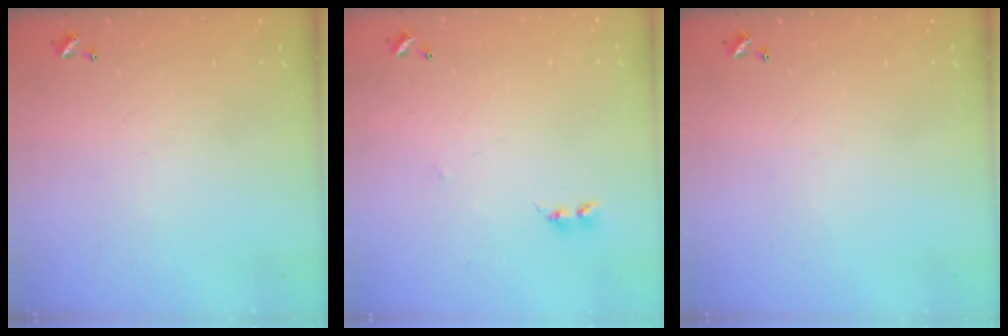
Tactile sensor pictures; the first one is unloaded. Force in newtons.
{"total": 2.5, "press": 2.4, "slide": 0.4}
{"total": 0.0}